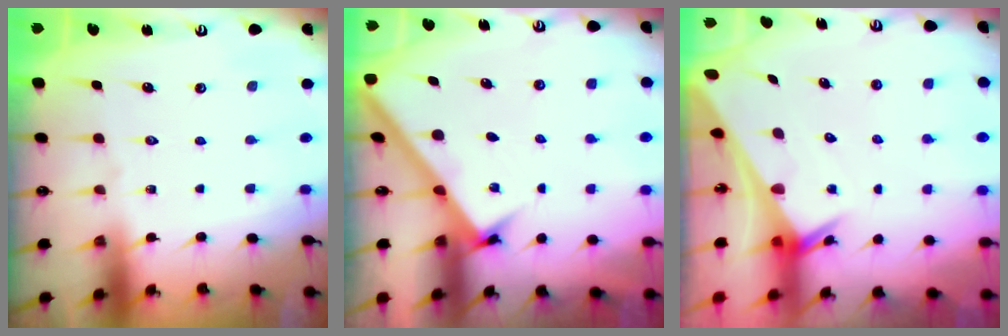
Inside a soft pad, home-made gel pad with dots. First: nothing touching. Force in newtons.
{"total": 2.5, "press": 2.5, "slide": 0.3}
{"total": 2.6, "press": 2.6, "slide": 0.1}